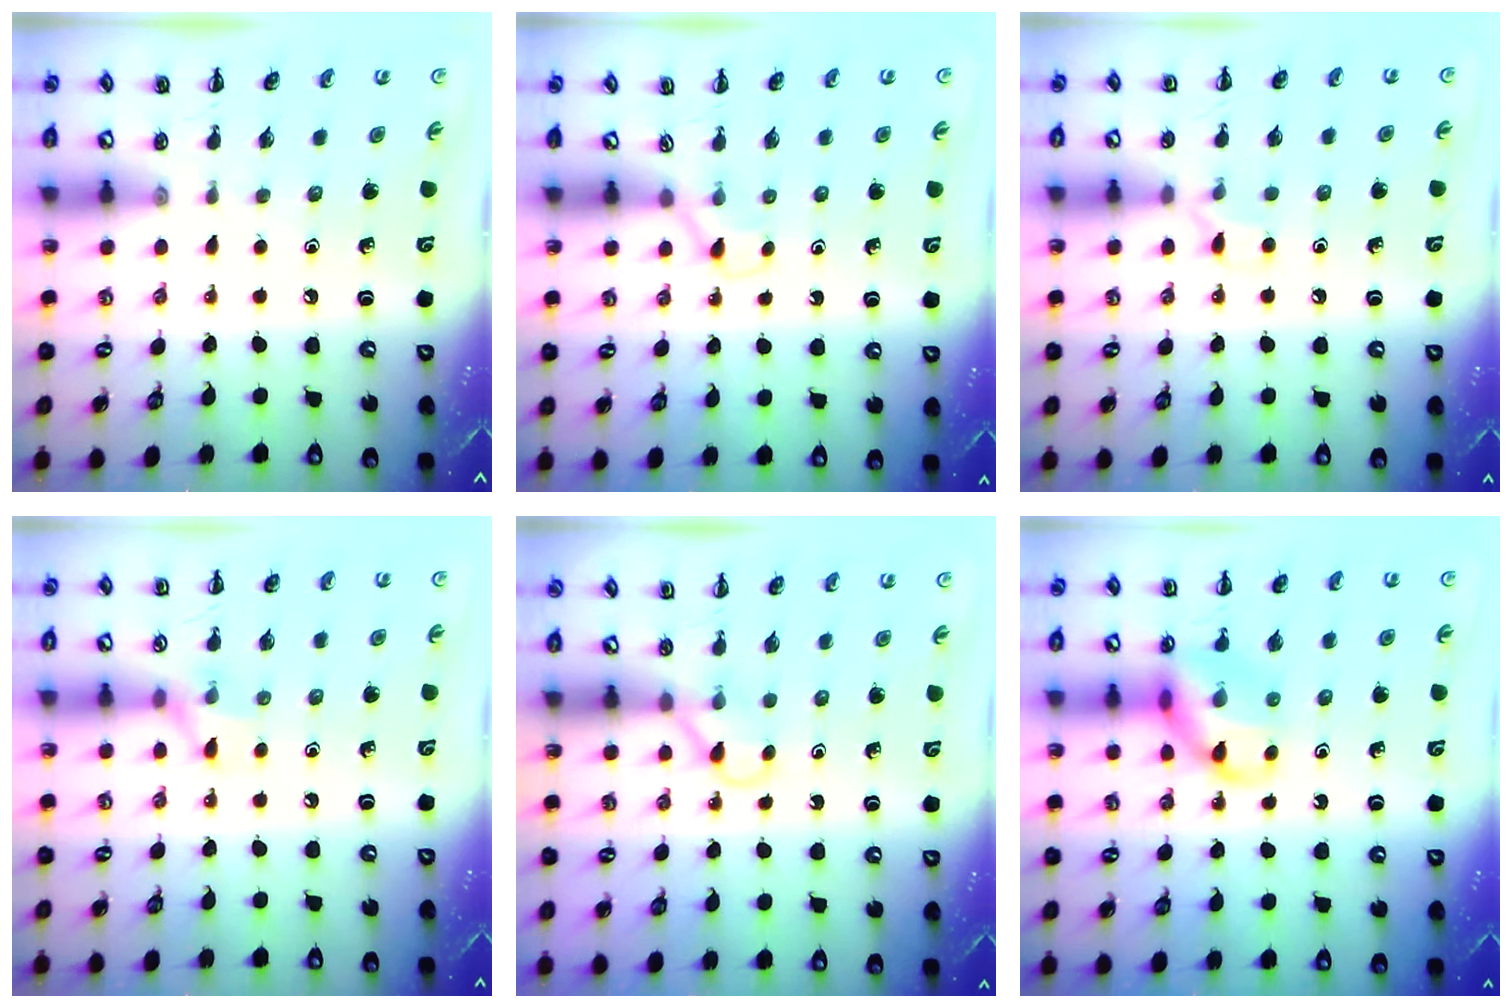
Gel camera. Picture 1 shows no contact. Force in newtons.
{"total": 2.9, "press": 2.7, "slide": 1.0}
{"total": 6.3, "press": 5.9, "slide": 2.0}
{"total": 6.7, "press": 6.5, "slide": 1.7}
{"total": 2.9, "press": 2.8, "slide": 0.9}
{"total": 11.7, "press": 11.6, "slide": 1.6}